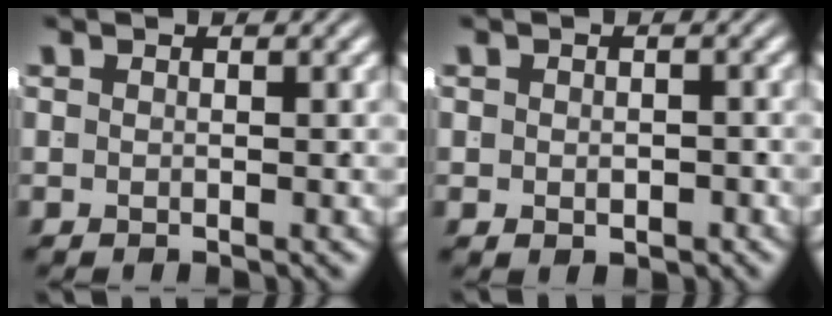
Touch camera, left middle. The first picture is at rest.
{"total": 1.4, "force": [-0.5, 0.9, 0.9], "torque": [-0.012, -0.010, 0.001]}